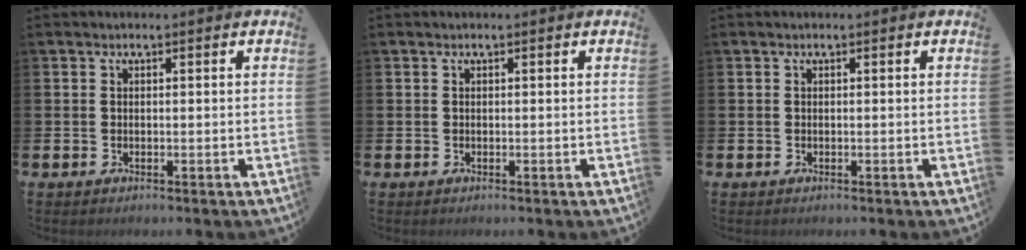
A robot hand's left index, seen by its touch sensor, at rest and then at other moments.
{"total": 0.0}
{"total": 0.0}